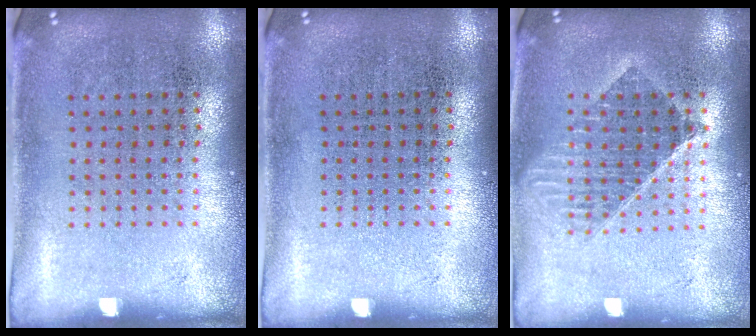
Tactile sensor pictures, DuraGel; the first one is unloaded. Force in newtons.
{"total": 0.0}
{"total": 1.5, "press": 1.3, "slide": 0.7}